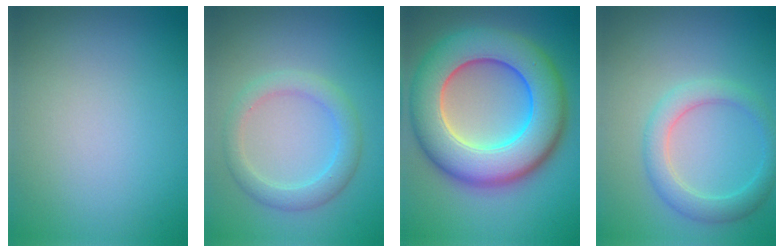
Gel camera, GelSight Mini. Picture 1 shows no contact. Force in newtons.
{"total": 3.0, "press": 2.9, "slide": 0.3}
{"total": 12.4, "press": 12.4, "slide": 0.9}
{"total": 3.2, "press": 3.2, "slide": 0.3}